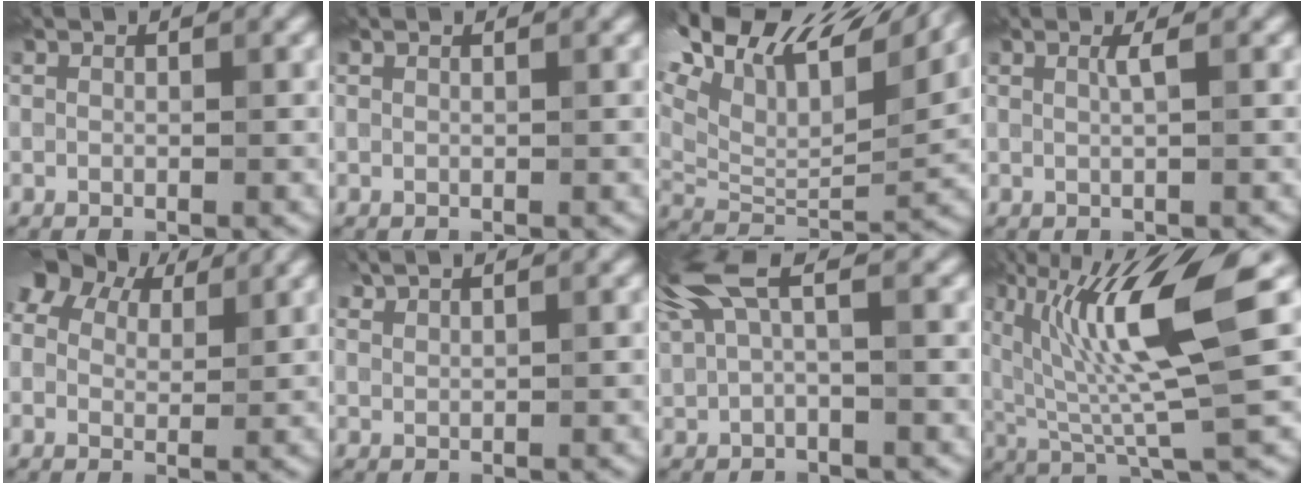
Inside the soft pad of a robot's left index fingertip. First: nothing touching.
{"total": 0.9, "force": [0.6, 0.5, 0.5], "torque": [0.007, 0.008, -0.007]}
{"total": 14.6, "force": [8.3, 6.3, 10.2], "torque": [-0.206, 0.059, 0.150]}
{"total": 0.7, "force": [-0.5, -0.1, 0.5], "torque": [-0.010, 0.001, -0.002]}
{"total": 4.8, "force": [3.4, 2.7, 1.9], "torque": [-0.049, 0.016, 0.055]}
{"total": 2.0, "force": [1.8, 0.4, 0.7], "torque": [0.005, 0.014, 0.018]}
{"total": 3.9, "force": [1.7, 0.7, 3.4], "torque": [-0.082, 0.013, 0.043]}
{"total": 9.6, "force": [1.9, 1.7, 9.3], "torque": [-0.168, 0.001, 0.049]}